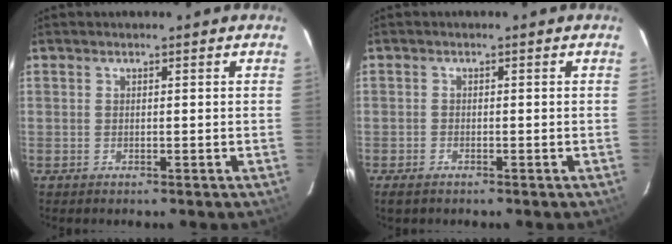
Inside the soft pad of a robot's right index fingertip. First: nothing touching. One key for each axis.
{"total": 1.8, "fx": -1.3, "fy": 1.1, "fz": 0.7, "tx": -0.014, "ty": -0.002, "tz": -0.025}